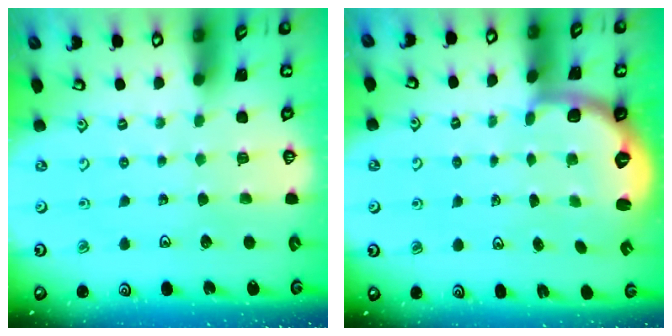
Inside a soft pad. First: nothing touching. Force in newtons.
{"total": 2.6, "press": 1.6, "slide": 2.1}